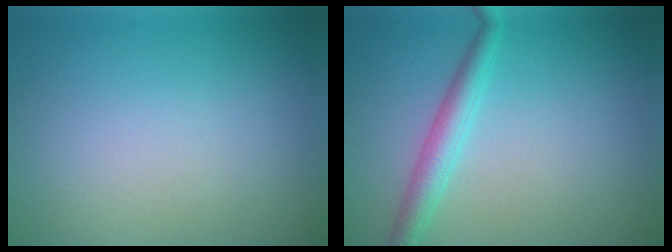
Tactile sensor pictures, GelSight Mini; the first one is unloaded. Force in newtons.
{"total": 2.9, "press": 2.9, "slide": 0.1}